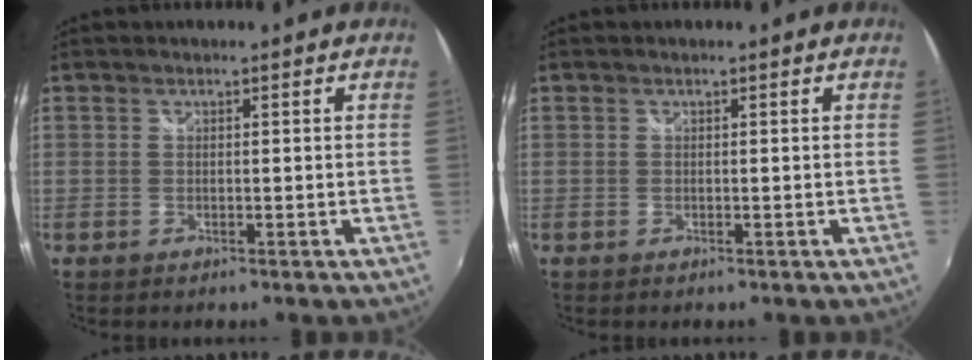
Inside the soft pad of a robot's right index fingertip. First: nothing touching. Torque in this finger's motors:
{"motor_torque": [0.26, 0.14, 0.06, 0.01]}